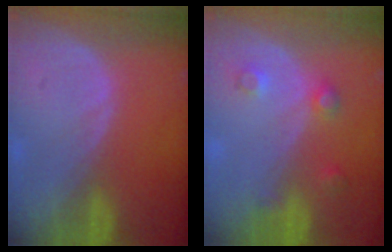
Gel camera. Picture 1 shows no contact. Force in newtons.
{"total": 3.5, "press": 3.3, "slide": 1.2}